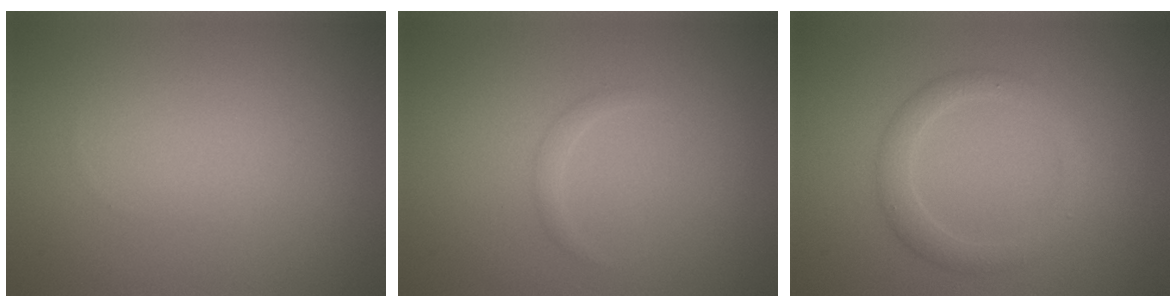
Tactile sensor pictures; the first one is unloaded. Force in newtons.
{"total": 0.7, "press": 0.7, "slide": 0.0}
{"total": 2.2, "press": 2.2, "slide": 0.1}